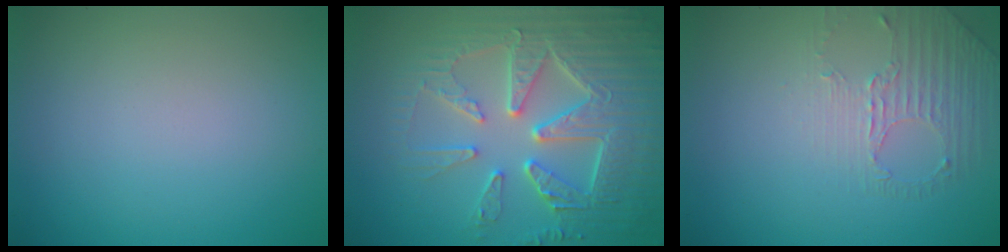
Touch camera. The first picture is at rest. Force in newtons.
{"total": 8.0, "press": 6.3, "slide": 4.9}
{"total": 1.6, "press": 1.0, "slide": 1.2}